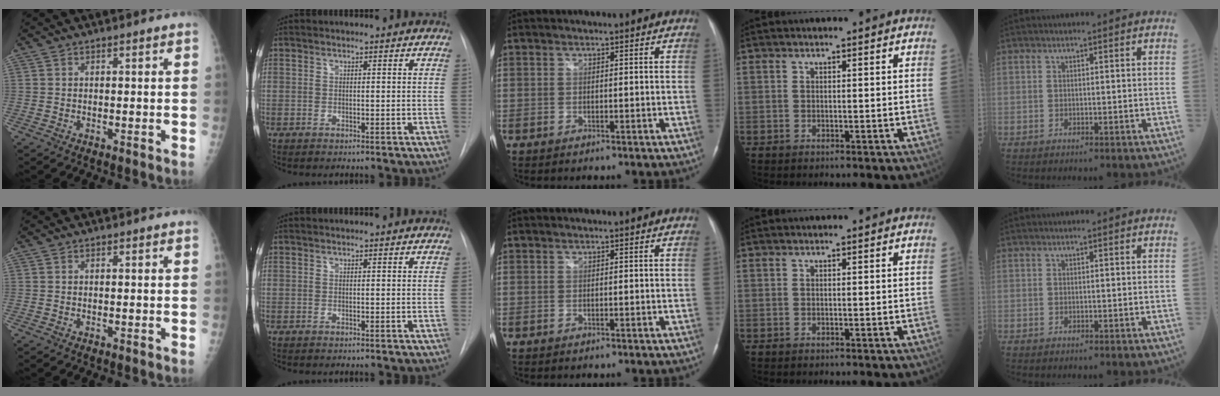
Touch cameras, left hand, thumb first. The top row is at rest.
{}